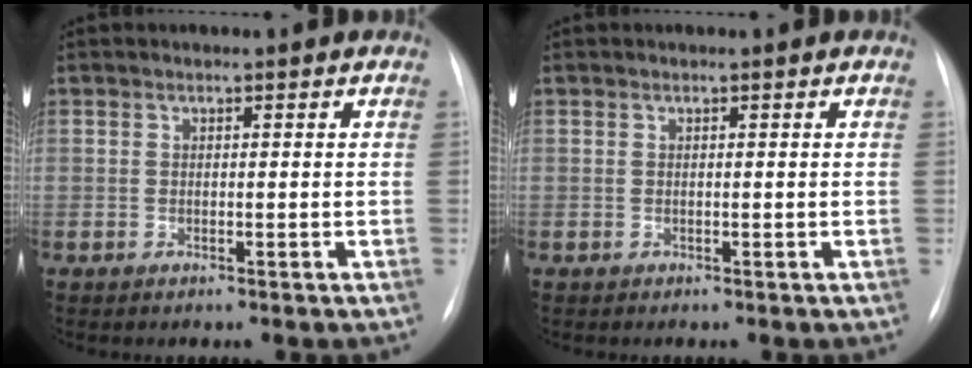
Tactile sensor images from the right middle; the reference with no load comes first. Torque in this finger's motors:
{"motor_torque": [-0.24, -0.12, -0.01, 0.00]}